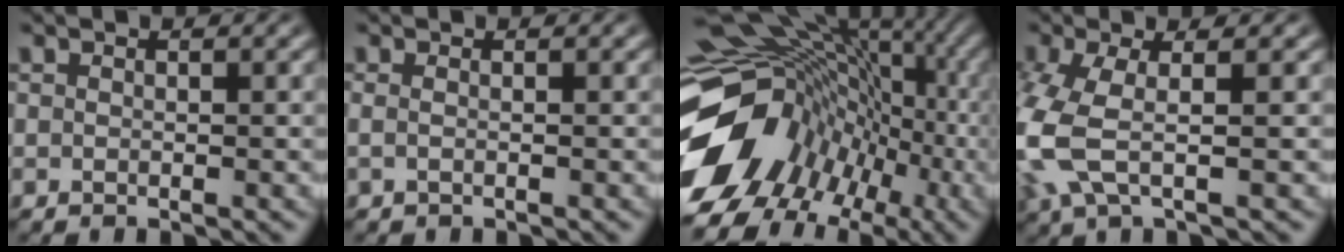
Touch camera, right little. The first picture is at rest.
{"total": 0.7, "force": [-0.3, -0.3, 0.6], "torque": [-0.017, -0.007, -0.001]}
{"total": 21.9, "force": [-2.7, 17.0, 13.6], "torque": [-0.228, -0.059, -0.032]}
{"total": 5.2, "force": [-0.3, 2.9, 4.3], "torque": [-0.125, -0.021, 0.006]}